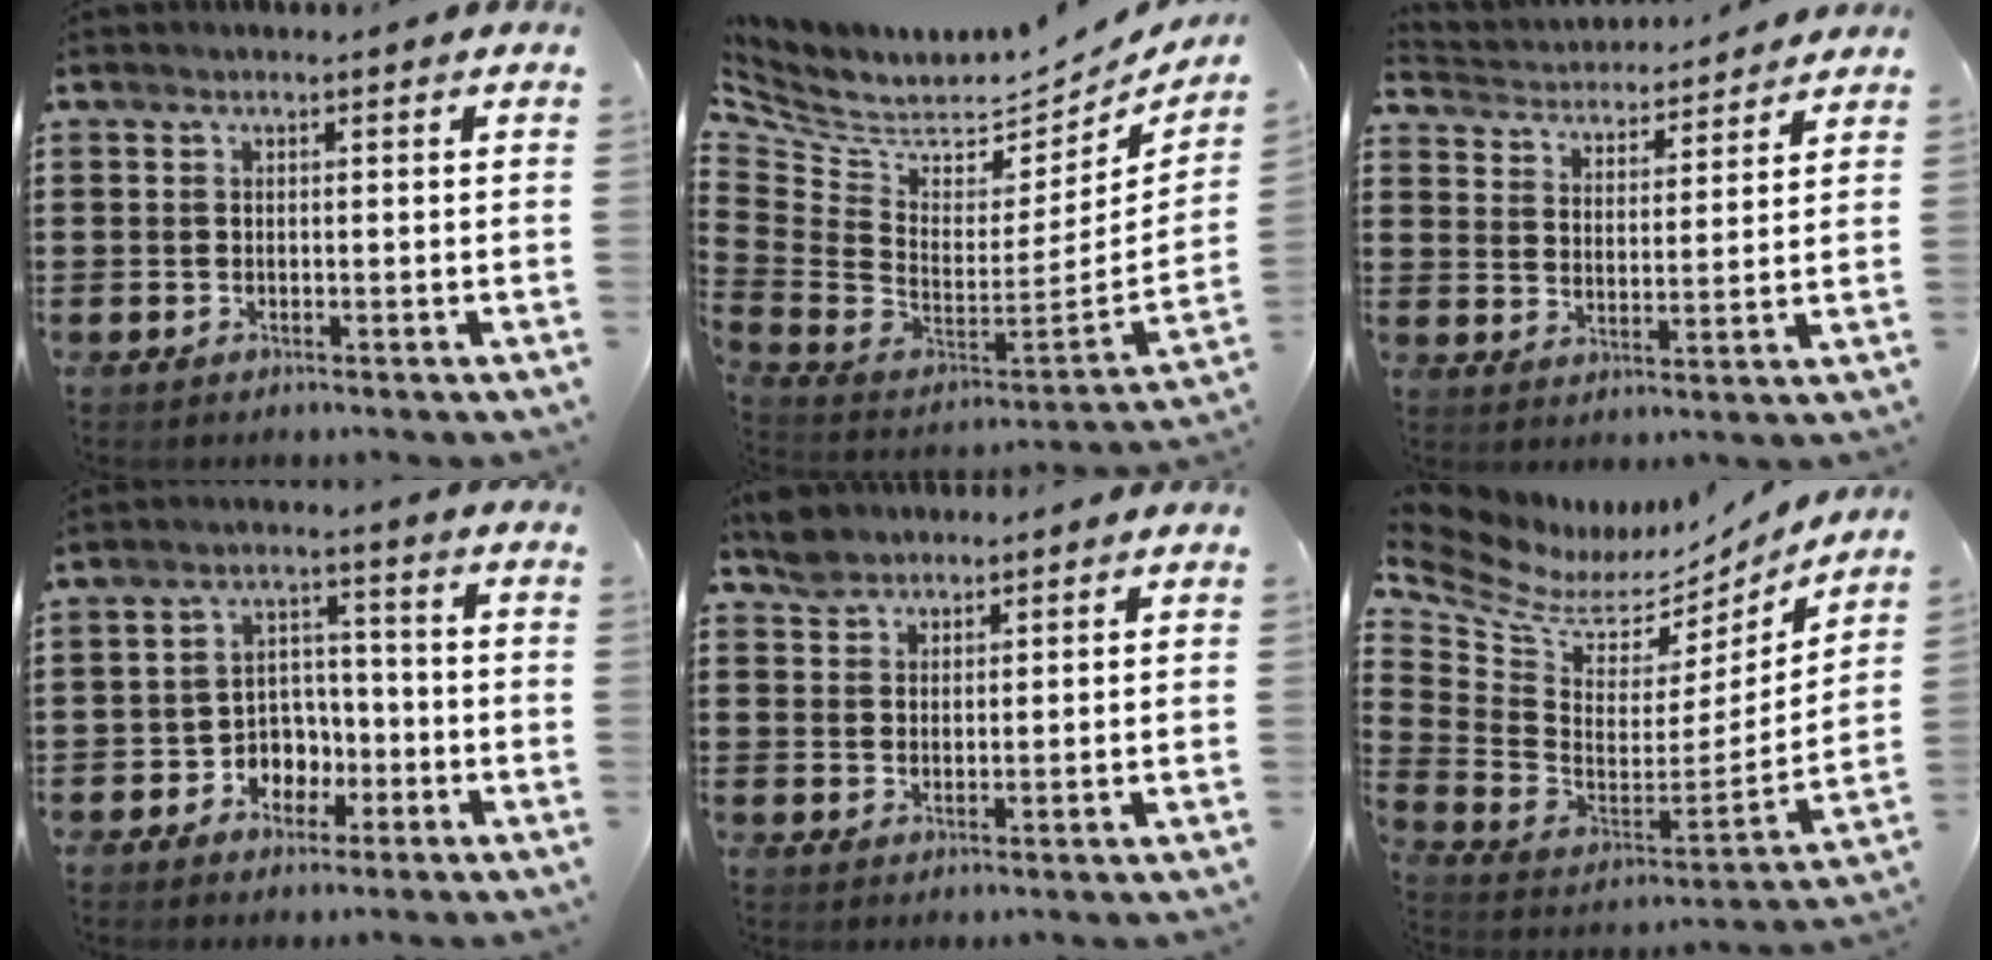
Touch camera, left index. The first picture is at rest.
{"total": 5.6, "force": [5.0, 1.6, 1.9], "torque": [-0.072, -0.063, 0.086]}
{"total": 3.6, "force": [3.5, 0.5, -0.2], "torque": [-0.020, -0.028, 0.056]}
{"total": 4.9, "force": [-2.2, 4.1, 1.4], "torque": [-0.036, 0.014, -0.044]}
{"total": 3.1, "force": [2.7, 1.5, 0.4], "torque": [-0.008, 0.002, 0.052]}
{"total": 7.2, "force": [5.1, 4.0, 3.1], "torque": [-0.102, -0.044, 0.086]}